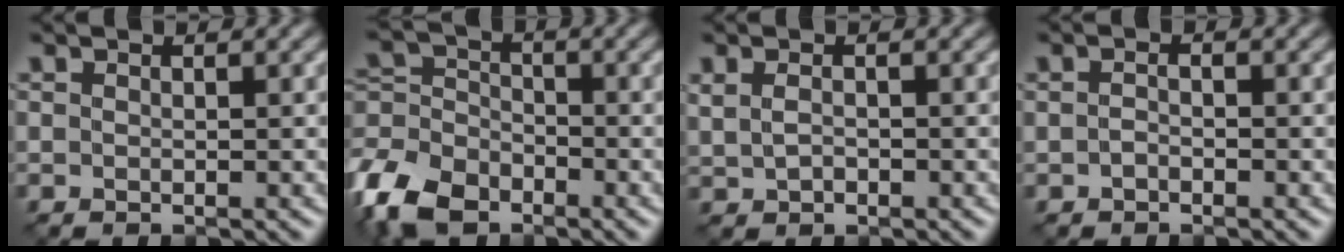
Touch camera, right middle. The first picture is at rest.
{"total": 8.1, "force": [-5.3, 4.7, 3.8], "torque": [-0.089, -0.009, -0.112]}
{"total": 1.1, "force": [0.0, 0.7, 0.8], "torque": [-0.023, 0.002, 0.005]}
{"total": 0.7, "force": [-0.4, 0.3, 0.5], "torque": [-0.016, 0.004, -0.009]}